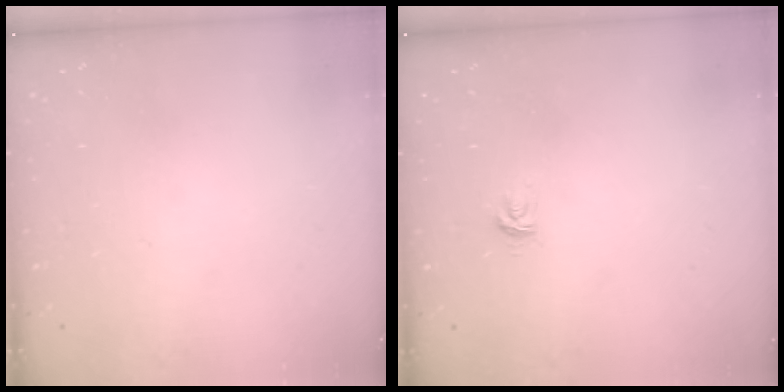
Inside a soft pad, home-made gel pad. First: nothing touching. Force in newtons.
{"total": 2.7, "press": 2.7, "slide": 0.4}